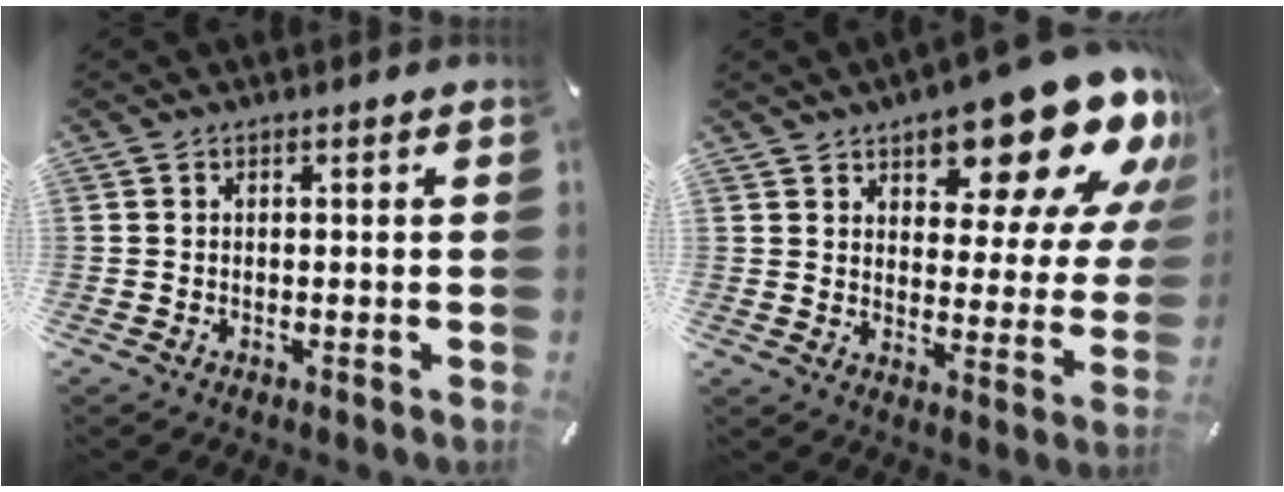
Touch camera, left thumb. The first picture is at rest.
{"total": 20.0, "force": [14.6, 8.2, 11.1], "torque": [-0.137, -0.107, 0.240]}